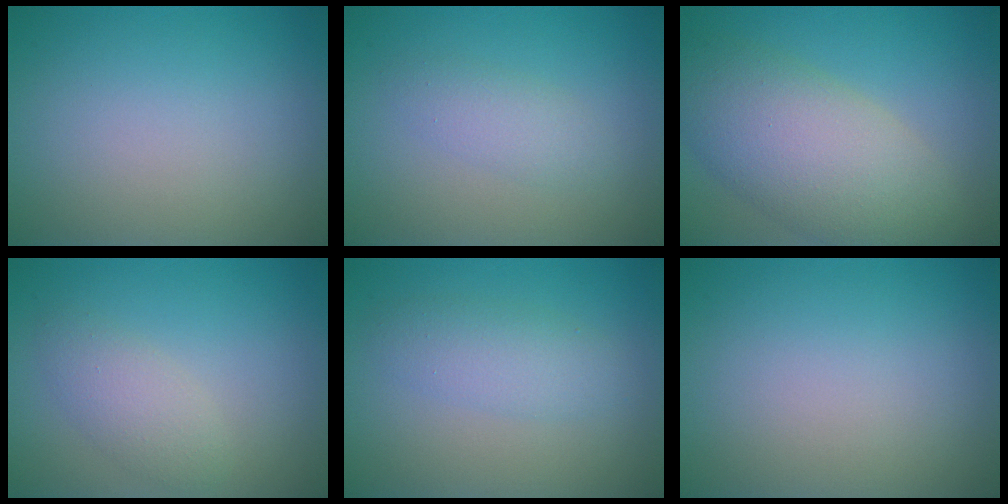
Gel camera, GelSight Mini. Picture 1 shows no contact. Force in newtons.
{"total": 2.0, "press": 2.0, "slide": 0.2}
{"total": 8.6, "press": 8.6, "slide": 0.5}
{"total": 2.4, "press": 2.4, "slide": 0.1}
{"total": 2.8, "press": 2.8, "slide": 0.1}
{"total": 0.0}